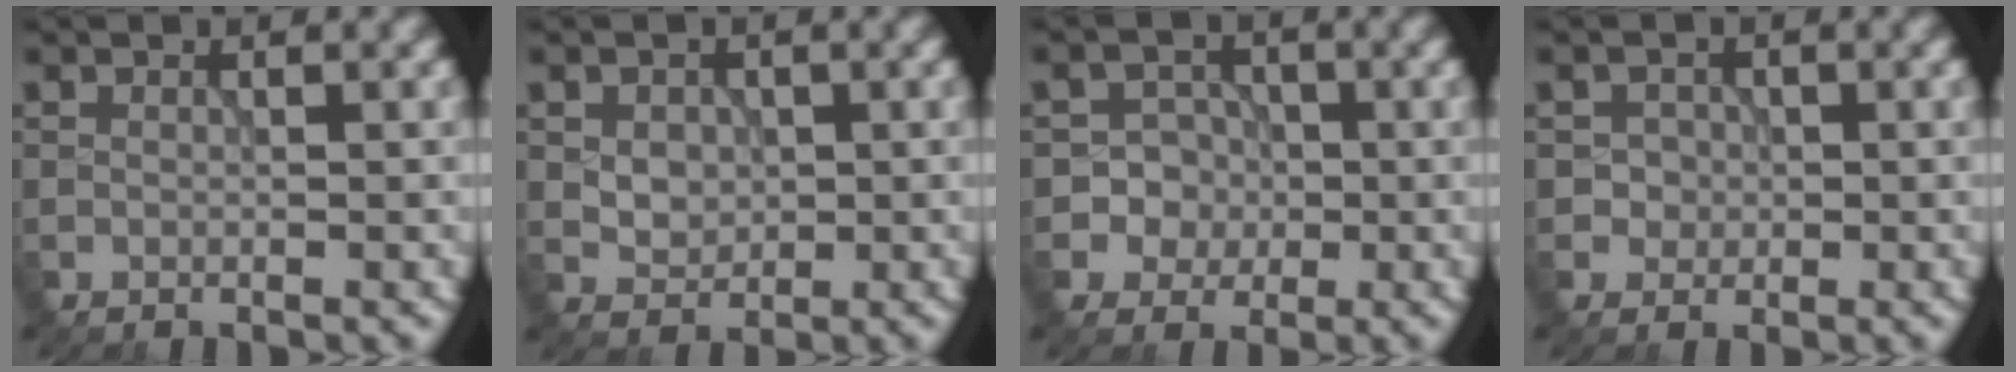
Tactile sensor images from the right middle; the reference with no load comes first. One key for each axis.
{"total": 2.3, "fx": 0.3, "fy": 1.8, "fz": 1.3, "tx": -0.024, "ty": 0.000, "tz": 0.006}
{"total": 4.2, "fx": -1.0, "fy": 4.0, "fz": 0.6, "tx": 0.009, "ty": 0.015, "tz": -0.034}
{"total": 1.6, "fx": -0.1, "fy": 1.5, "fz": 0.4, "tx": 0.007, "ty": -0.003, "tz": -0.002}